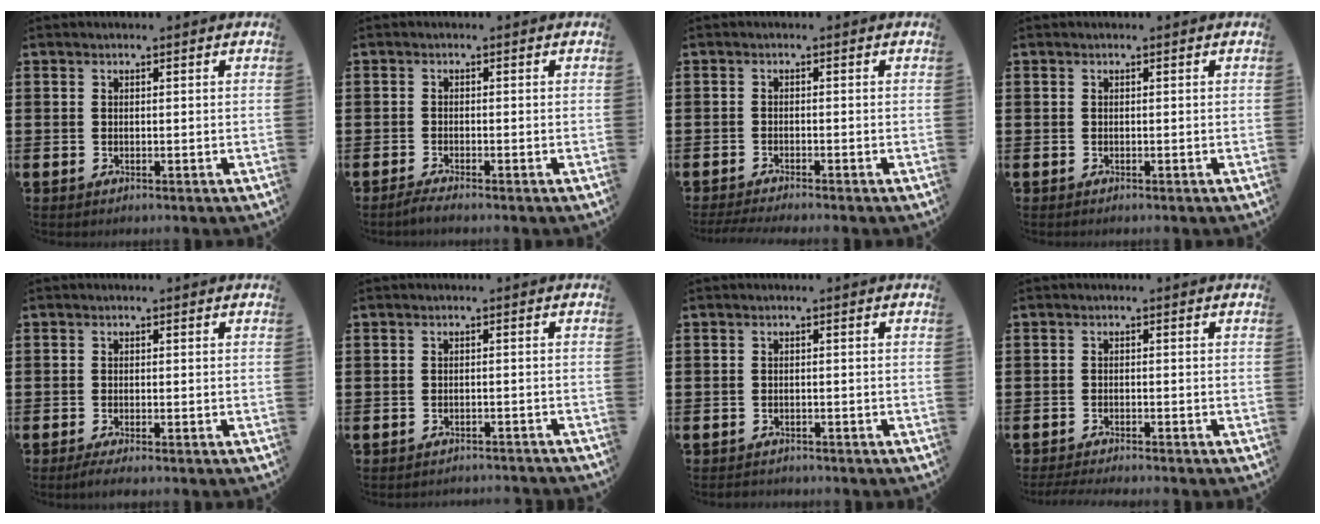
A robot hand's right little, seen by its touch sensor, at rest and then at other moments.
{"total": 1.1, "force": [-0.8, 0.0, 0.8], "torque": [-0.012, -0.003, -0.015]}
{"total": 1.3, "force": [-1.2, -0.1, 0.5], "torque": [-0.007, 0.000, -0.023]}
{"total": 0.0}
{"total": 1.1, "force": [-0.6, 0.1, 0.9], "torque": [-0.014, -0.003, -0.012]}
{"total": 1.2, "force": [-1.1, -0.1, -0.1], "torque": [-0.001, 0.003, -0.024]}
{"total": 0.6, "force": [-0.6, 0.1, -0.1], "torque": [0.000, 0.000, -0.013]}
{"total": 1.4, "force": [-1.4, -0.1, 0.4], "torque": [-0.006, 0.001, -0.027]}